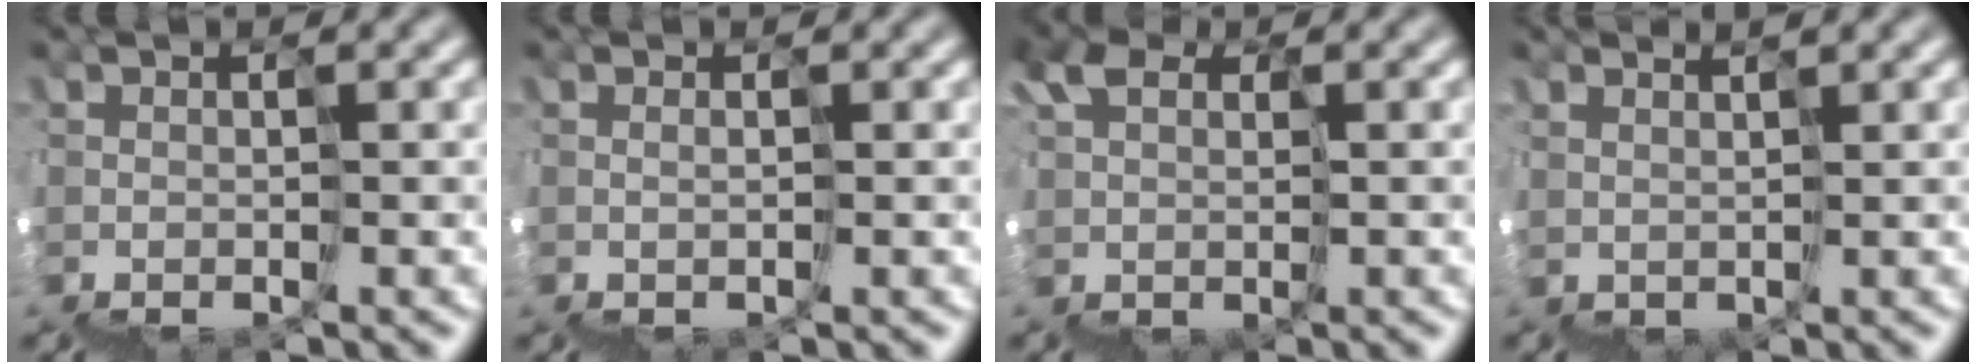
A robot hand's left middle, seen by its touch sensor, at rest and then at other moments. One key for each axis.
{"total": 0.9, "fx": 0.8, "fy": -0.3, "fz": 0.0, "tx": 0.011, "ty": 0.007, "tz": 0.017}
{"total": 2.6, "fx": 2.5, "fy": 0.7, "fz": -0.6, "tx": -0.005, "ty": 0.033, "tz": 0.021}
{"total": 3.3, "fx": 3.1, "fy": -0.8, "fz": -0.6, "tx": 0.023, "ty": 0.029, "tz": 0.053}